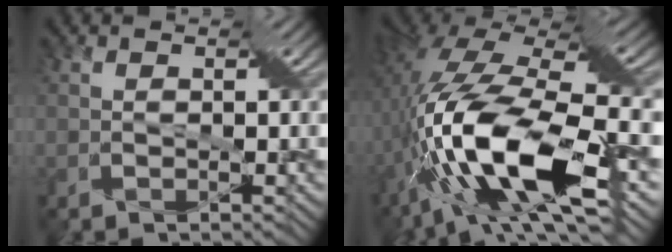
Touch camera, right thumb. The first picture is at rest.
{"total": 18.7, "force": [-4.4, 6.8, 16.8], "torque": [-0.361, -0.006, -0.082]}